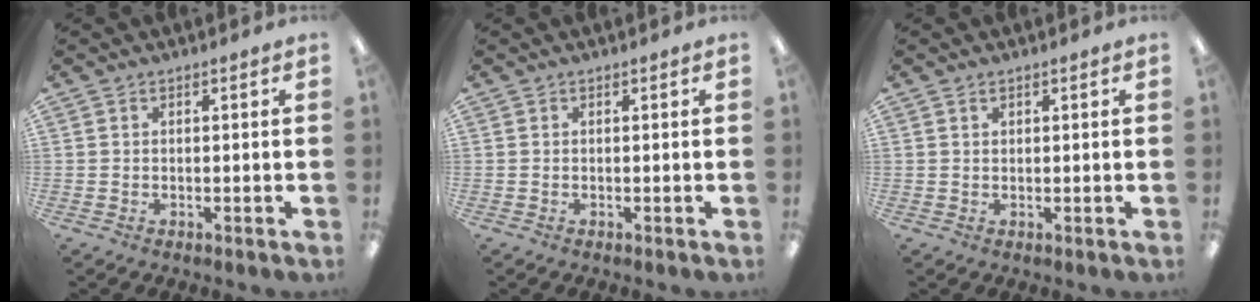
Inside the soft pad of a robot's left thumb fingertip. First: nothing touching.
{"total": 0.0}
{"total": 1.0, "force": [0.6, 0.6, 0.5], "torque": [-0.011, 0.002, 0.011]}